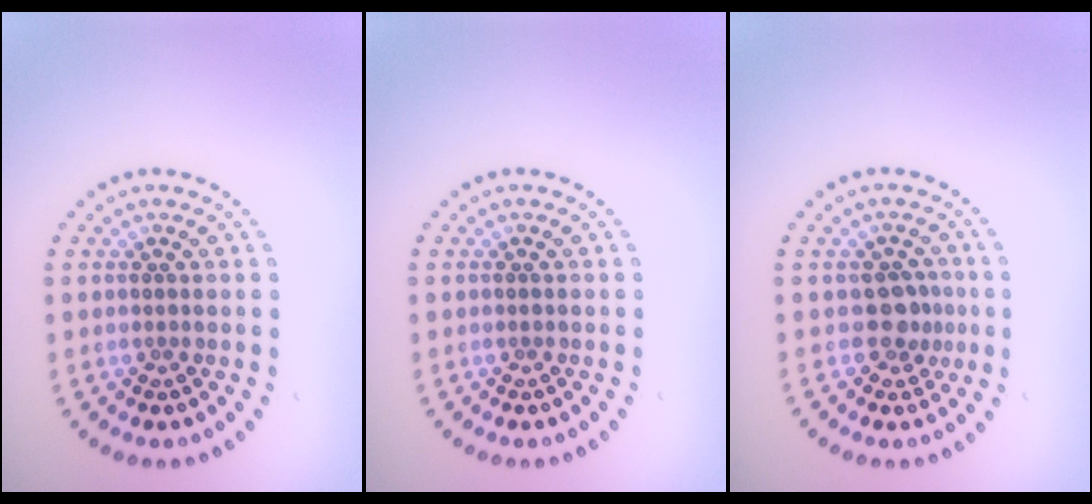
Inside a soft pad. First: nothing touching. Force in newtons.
{"total": 0.0}
{"total": 2.2, "press": 1.8, "slide": 1.3}